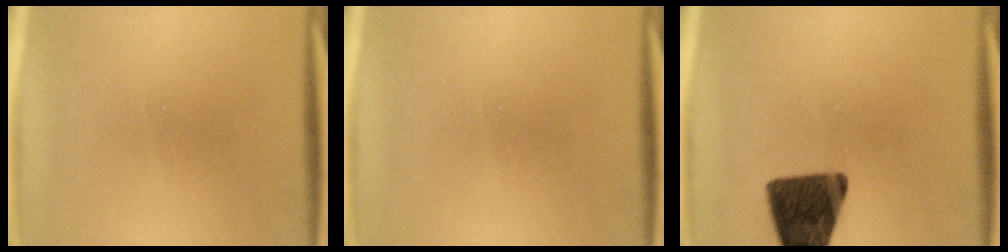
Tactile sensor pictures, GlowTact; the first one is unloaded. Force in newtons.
{"total": 0.0}
{"total": 13.5}